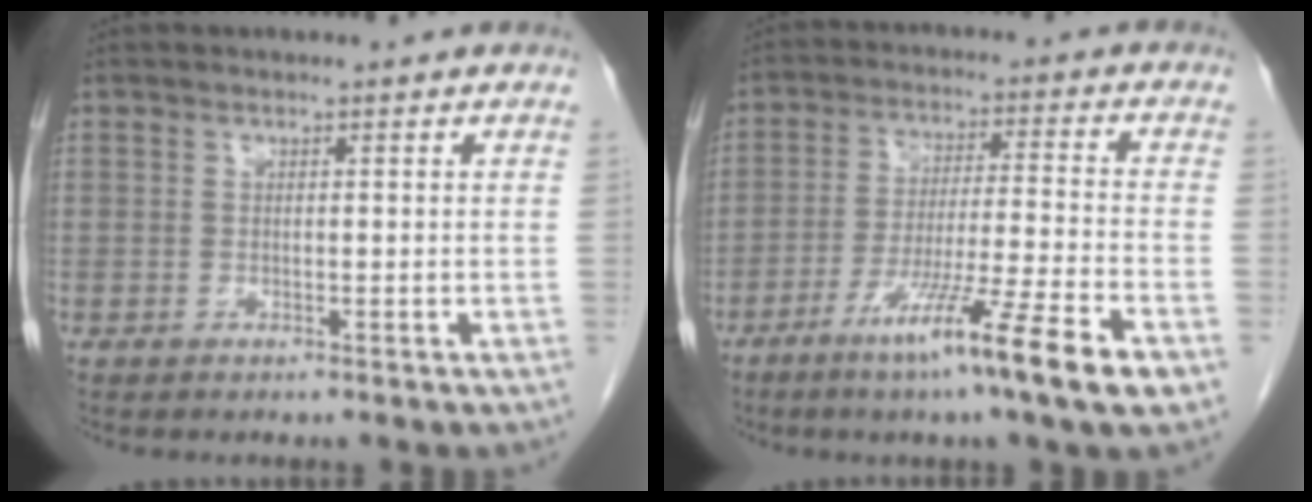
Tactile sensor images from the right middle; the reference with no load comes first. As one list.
[{"total": 13.7, "force": [-7.7, -1.1, 11.2], "torque": [-0.196, -0.036, -0.132]}]